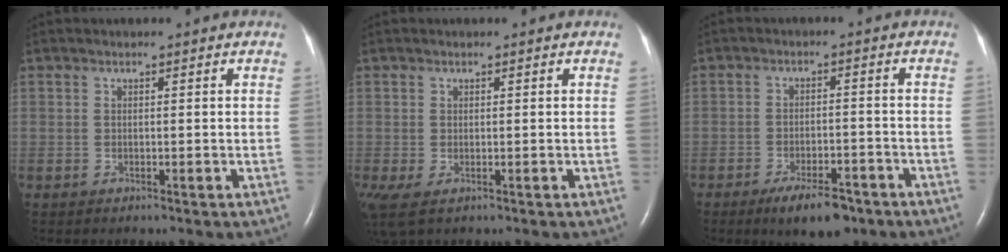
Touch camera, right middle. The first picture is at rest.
{"total": 3.4, "force": [-1.4, 1.5, 2.7], "torque": [-0.058, -0.012, -0.019]}
{"total": 7.1, "force": [-5.0, 2.4, 4.5], "torque": [-0.077, -0.006, -0.076]}